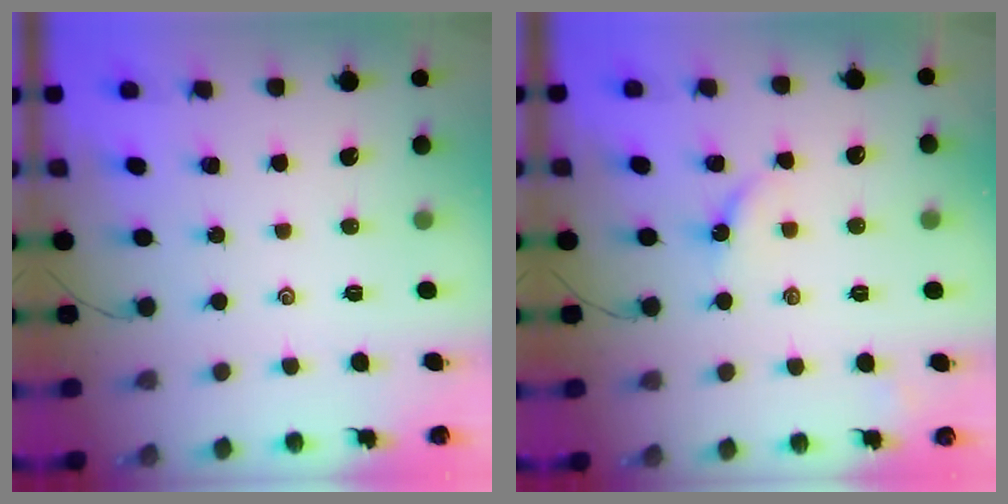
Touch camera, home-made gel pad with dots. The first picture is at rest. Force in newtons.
{"total": 4.1, "press": 4.0, "slide": 0.7}